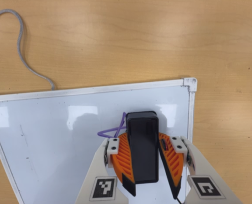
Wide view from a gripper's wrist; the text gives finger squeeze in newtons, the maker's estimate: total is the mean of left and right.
{"total": 14.9, "left": 16.3, "right": 13.5}